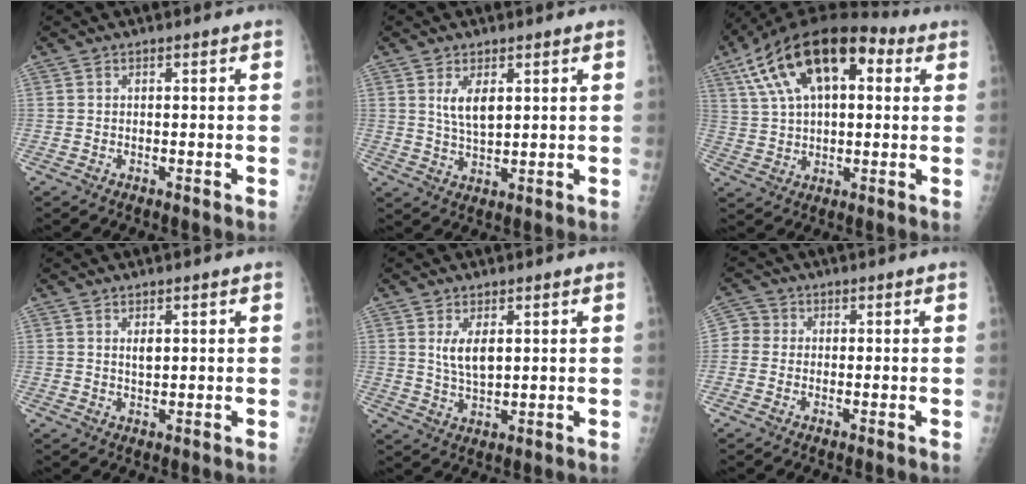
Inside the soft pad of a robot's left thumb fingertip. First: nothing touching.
{"total": 5.0, "force": [1.9, 2.3, 4.0], "torque": [-0.067, -0.016, 0.043]}
{"total": 20.2, "force": [7.5, 10.4, 15.6], "torque": [-0.260, 0.022, 0.122]}
{"total": 1.6, "force": [0.7, 0.7, 1.2], "torque": [-0.017, -0.007, 0.015]}
{"total": 4.8, "force": [1.6, 2.2, 3.9], "torque": [-0.068, -0.016, 0.039]}
{"total": 3.2, "force": [0.0, 3.1, 0.9], "torque": [-0.003, 0.005, -0.010]}